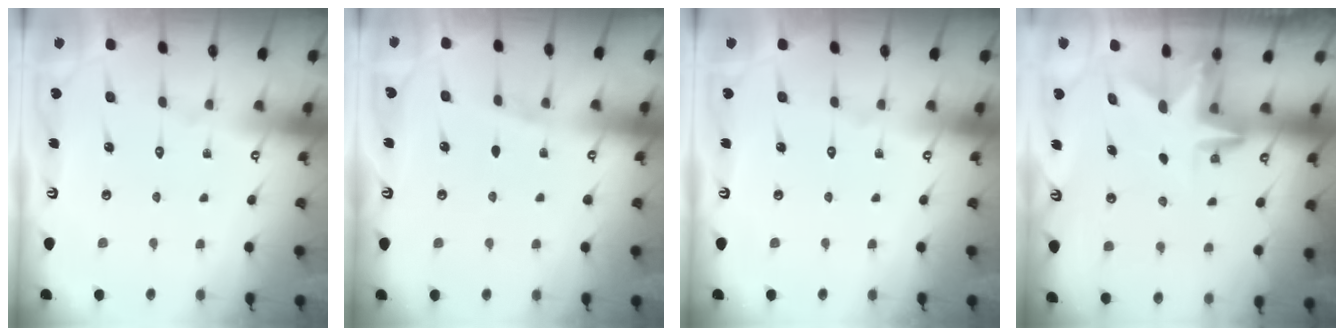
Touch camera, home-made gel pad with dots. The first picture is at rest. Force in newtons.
{"total": 2.1, "press": 1.9, "slide": 0.9}
{"total": 0.0}
{"total": 3.2, "press": 3.2, "slide": 0.2}